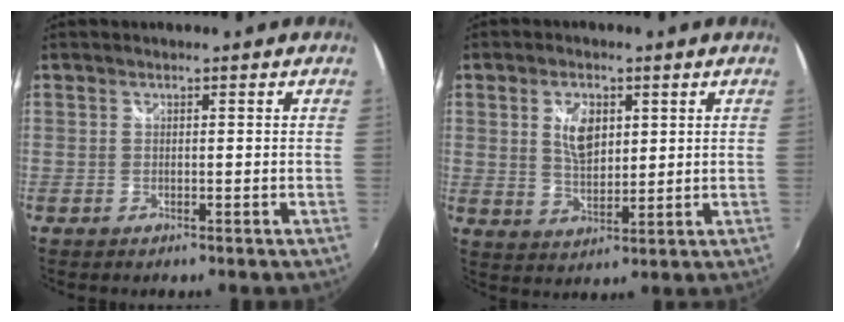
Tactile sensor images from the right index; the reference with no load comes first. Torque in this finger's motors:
{"motor_torque": [0.17, -0.02, 0.16, 0.08]}